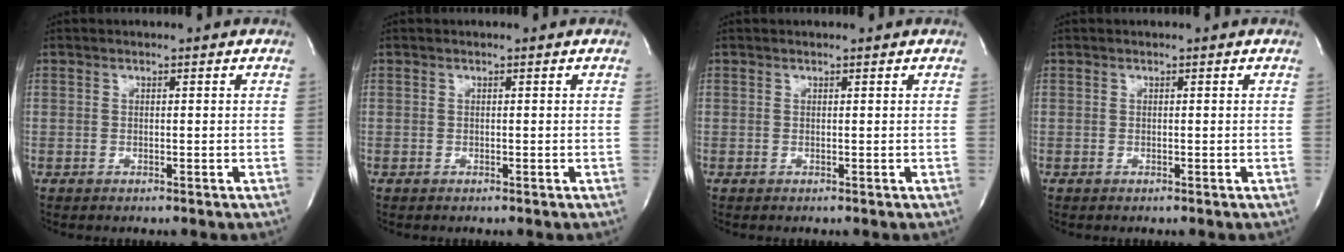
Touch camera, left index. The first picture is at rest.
{"total": 0.0}
{"total": 0.5, "force": [0.5, 0.0, 0.2], "torque": [-0.006, 0.007, 0.009]}
{"total": 0.0}